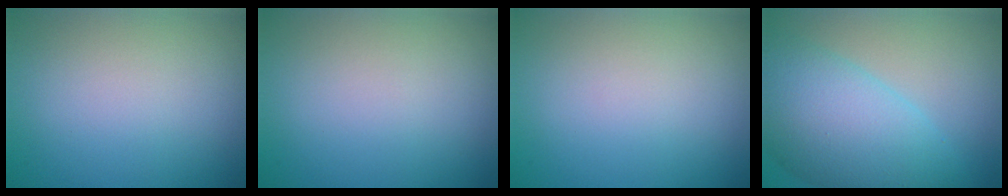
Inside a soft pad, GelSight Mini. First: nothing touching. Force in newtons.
{"total": 0.0}
{"total": 0.0}
{"total": 9.3, "press": 9.3, "slide": 0.3}